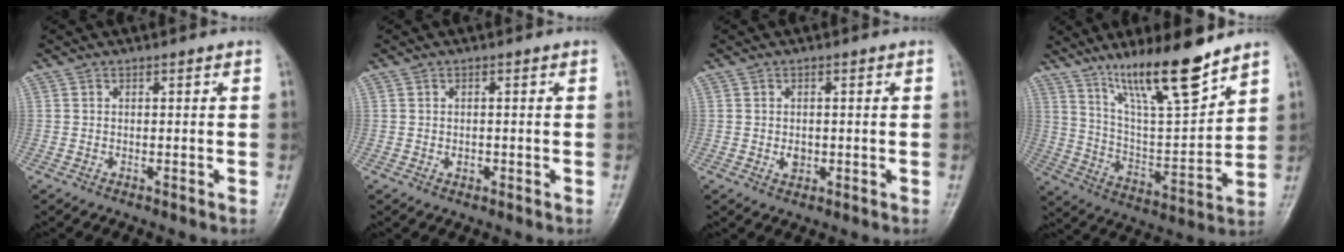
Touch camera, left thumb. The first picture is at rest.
{"total": 1.3, "force": [-0.3, 1.0, 0.7], "torque": [-0.005, 0.002, -0.003]}
{"total": 2.1, "force": [-0.2, 1.7, 1.3], "torque": [-0.013, 0.000, -0.001]}
{"total": 17.0, "force": [12.2, 3.2, 11.4], "torque": [-0.176, -0.074, 0.225]}